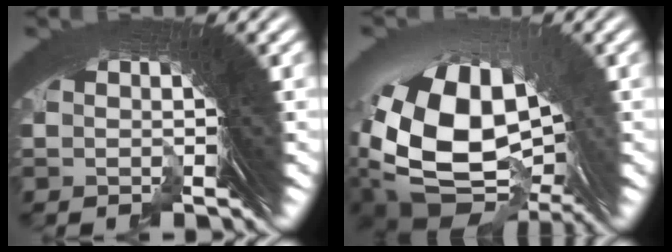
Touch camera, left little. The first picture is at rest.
{"total": 11.6, "force": [-2.5, 8.0, 8.0], "torque": [-0.177, -0.059, -0.008]}